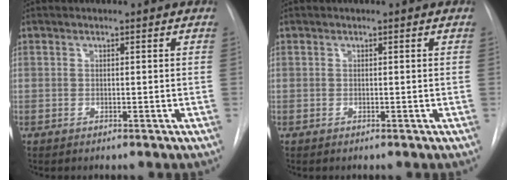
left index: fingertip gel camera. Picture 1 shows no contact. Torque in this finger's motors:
{"motor_torque": [-0.04, 0.05, 0.00, 0.00]}